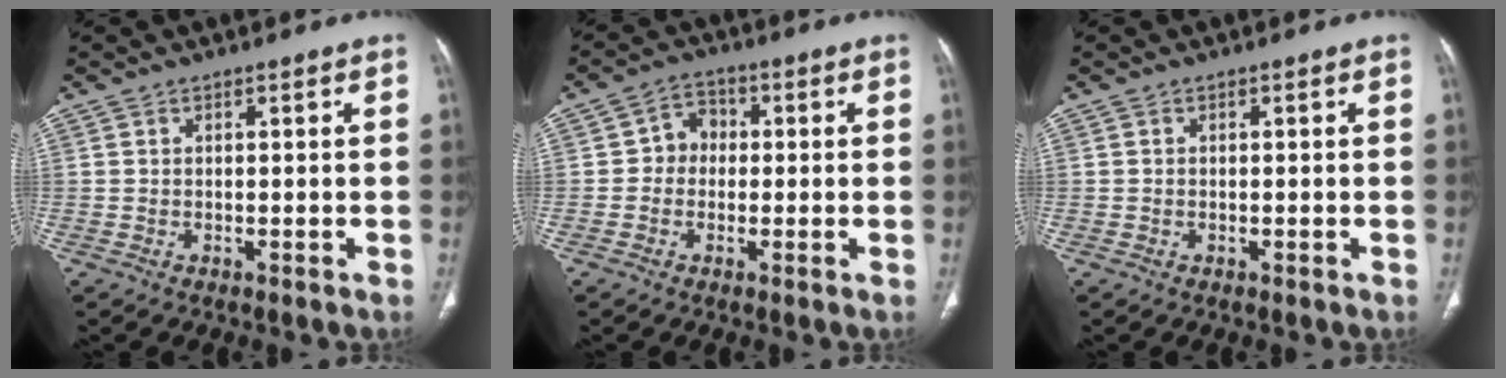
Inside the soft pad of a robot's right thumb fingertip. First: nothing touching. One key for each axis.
{"total": 4.6, "fx": -0.1, "fy": 4.1, "fz": 2.2, "tx": -0.009, "ty": 0.015, "tz": -0.013}
{"total": 0.0}